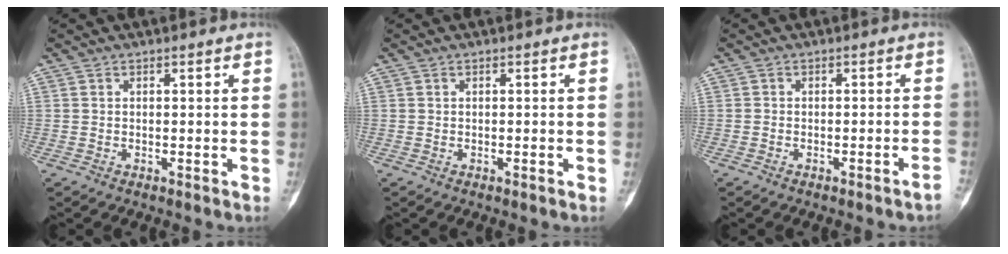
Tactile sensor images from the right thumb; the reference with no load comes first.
{"total": 0.0}
{"total": 1.5, "force": [-1.2, -0.1, 0.9], "torque": [-0.014, 0.014, -0.018]}